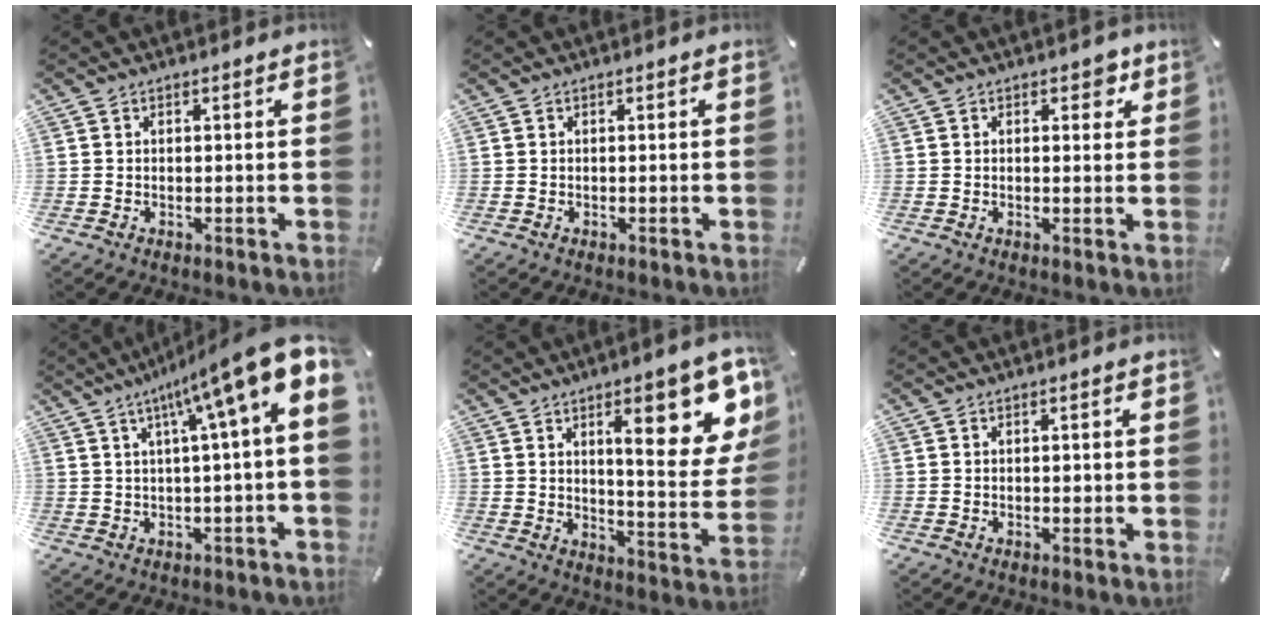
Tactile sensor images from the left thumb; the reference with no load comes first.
{"total": 0.0}
{"total": 2.9, "force": [1.2, 1.7, 2.0], "torque": [-0.012, -0.004, 0.011]}
{"total": 14.0, "force": [6.3, 0.8, 12.5], "torque": [-0.194, -0.054, 0.088]}
{"total": 19.3, "force": [8.9, 5.9, 16.1], "torque": [-0.220, -0.050, 0.129]}
{"total": 0.9, "force": [0.0, 0.5, 0.7], "torque": [-0.015, 0.002, -0.001]}